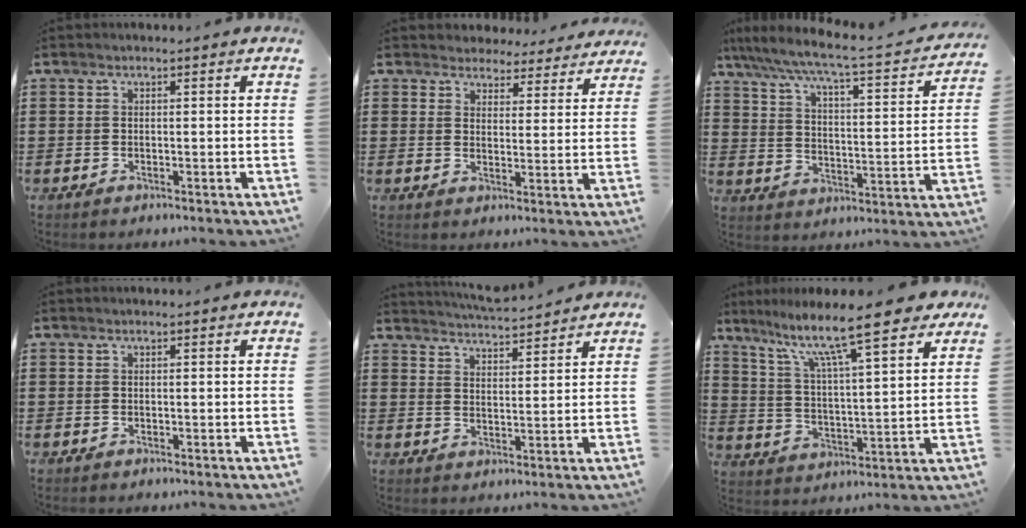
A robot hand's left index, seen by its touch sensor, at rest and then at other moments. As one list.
[{"total": 4.2, "force": [4.0, 1.0, 0.1], "torque": [-0.023, -0.018, 0.073]}, {"total": 5.4, "force": [4.6, -0.2, 2.9], "torque": [-0.079, -0.042, 0.066]}, {"total": 0.0}, {"total": 4.3, "force": [4.2, -0.1, 0.8], "torque": [-0.028, -0.020, 0.076]}, {"total": 12.0, "force": [9.4, 1.4, 7.3], "torque": [-0.157, -0.054, 0.153]}]